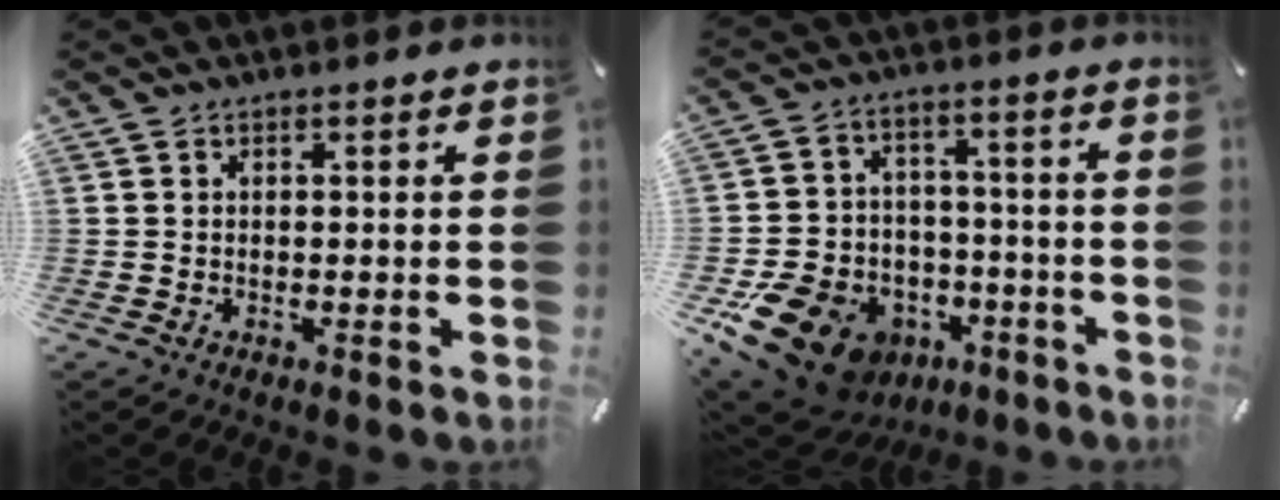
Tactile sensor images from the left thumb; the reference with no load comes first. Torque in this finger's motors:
{"motor_torque": [1.33, 3.30, 1.12, 0.90, 0.42]}